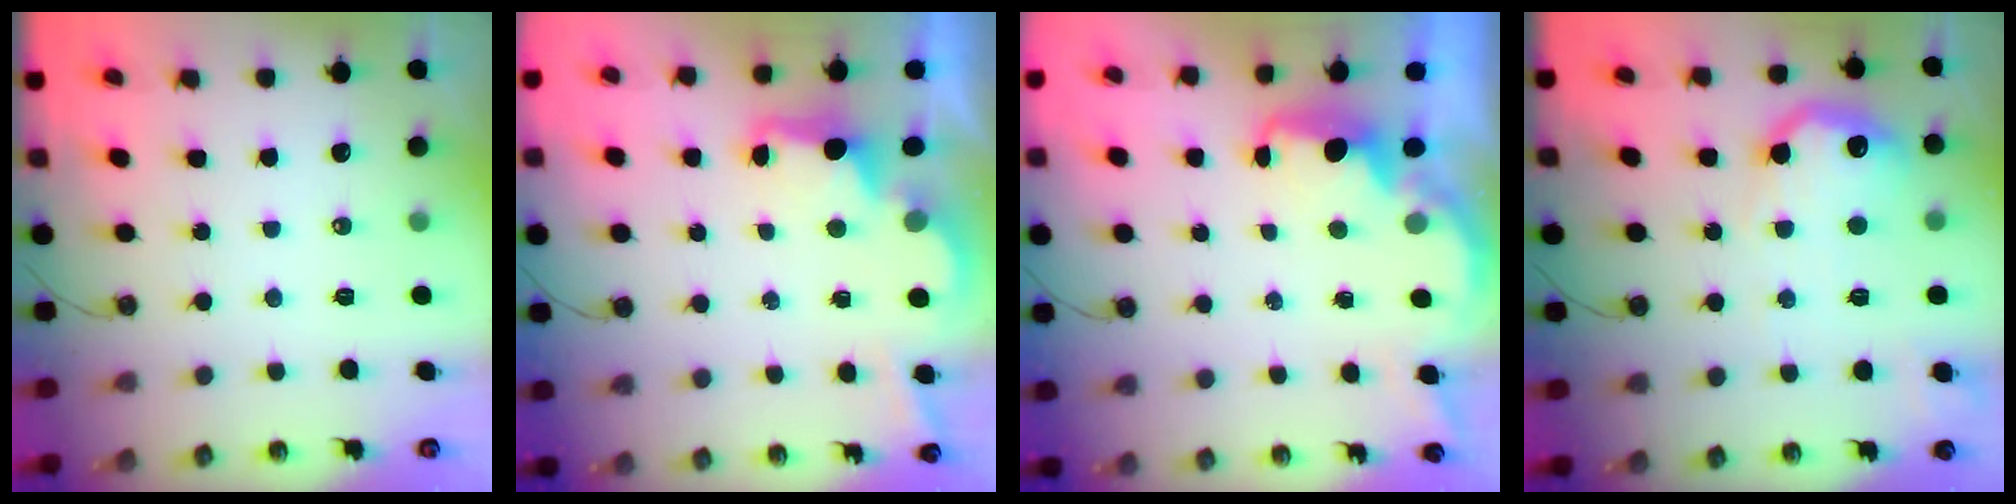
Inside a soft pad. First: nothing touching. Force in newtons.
{"total": 2.7, "press": 2.6, "slide": 0.8}
{"total": 2.2, "press": 2.1, "slide": 0.8}
{"total": 16.0, "press": 15.9, "slide": 1.0}